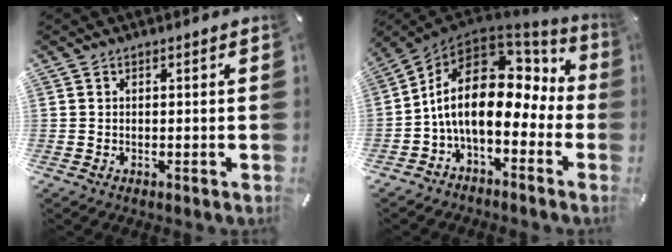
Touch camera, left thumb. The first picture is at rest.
{"total": 15.9, "force": [1.1, 9.0, 13.1], "torque": [-0.259, -0.021, 0.016]}